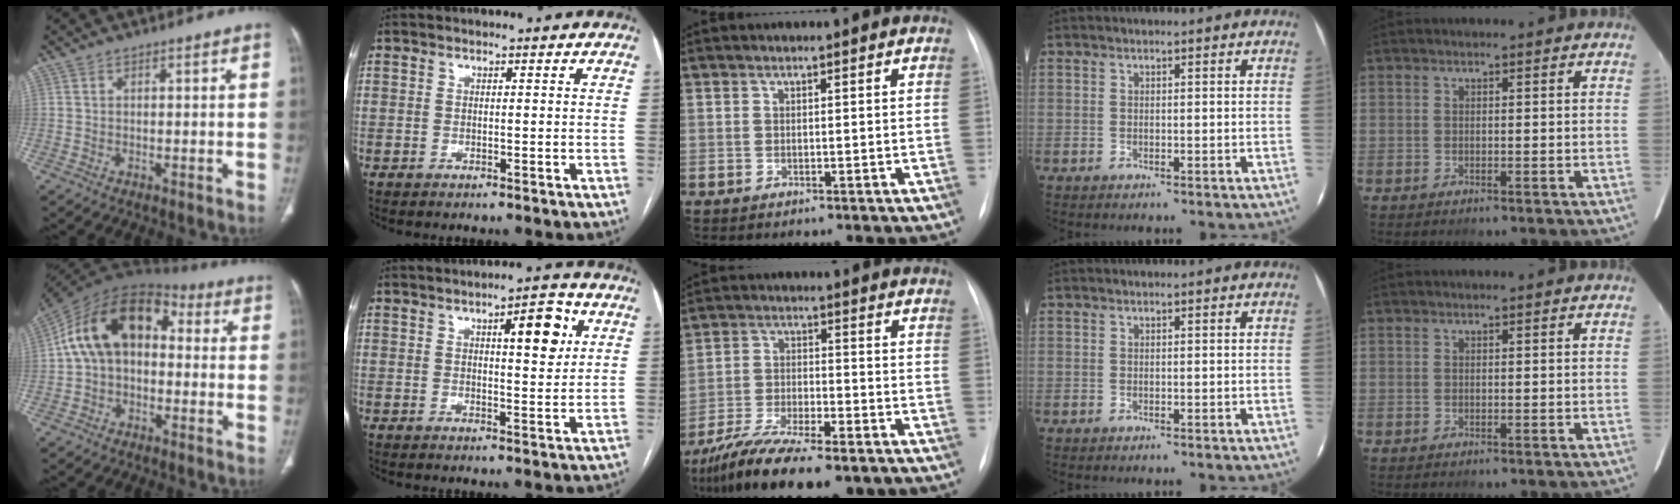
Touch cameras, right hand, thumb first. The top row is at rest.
{"thumb": {"total": 15.7, "force": [1.2, 10.6, 11.5], "torque": [-0.181, 0.050, 0.006]}, "index": {"total": 7.2, "force": [2.6, 1.9, 6.4], "torque": [-0.089, 0.007, 0.033]}, "middle": {"total": 15.5, "force": [-11.7, 4.2, 9.2], "torque": [-0.167, -0.020, -0.195]}}